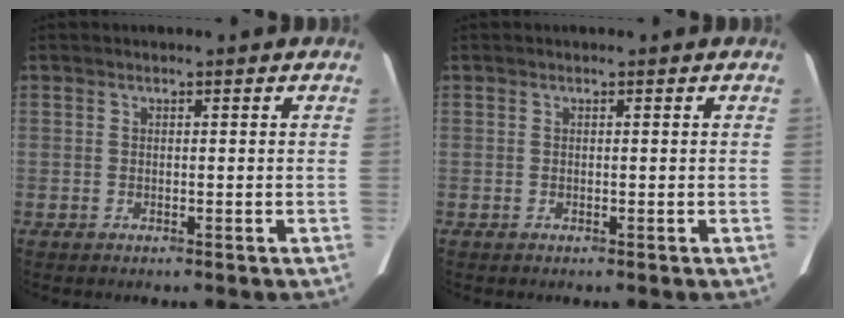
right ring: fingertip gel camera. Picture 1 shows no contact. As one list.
[{"total": 0.0}]